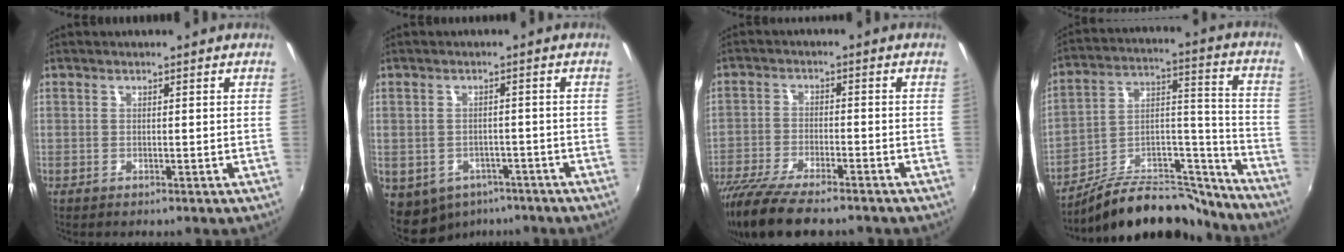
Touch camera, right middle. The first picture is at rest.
{"total": 9.0, "force": [-5.7, 6.3, 2.9], "torque": [-0.080, -0.017, -0.070]}
{"total": 14.1, "force": [-11.3, 3.4, 7.6], "torque": [-0.170, -0.043, -0.200]}
{"total": 20.2, "force": [-17.1, 6.7, 8.4], "torque": [-0.124, 0.046, -0.257]}